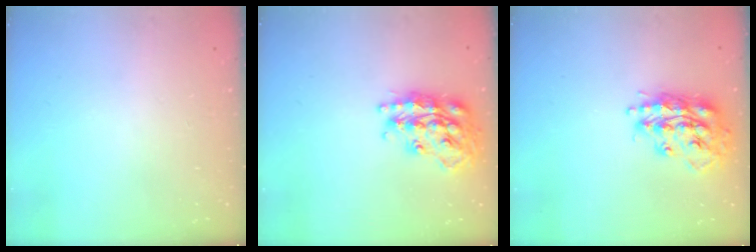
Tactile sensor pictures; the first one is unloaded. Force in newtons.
{"total": 20.5, "press": 20.5, "slide": 1.4}
{"total": 17.4, "press": 17.4, "slide": 1.1}